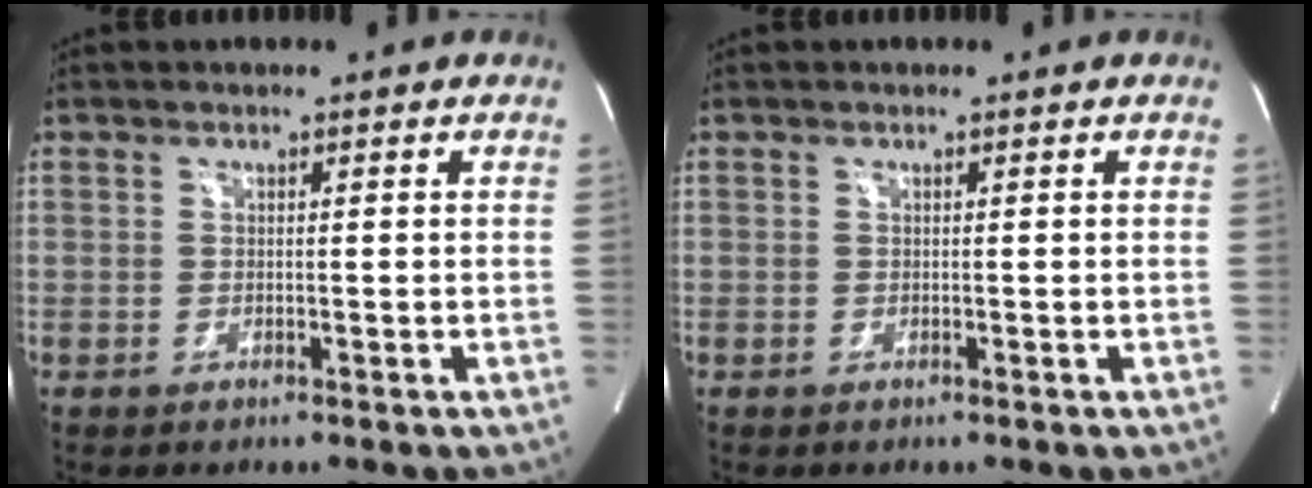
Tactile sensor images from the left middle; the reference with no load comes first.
{"total": 0.0}